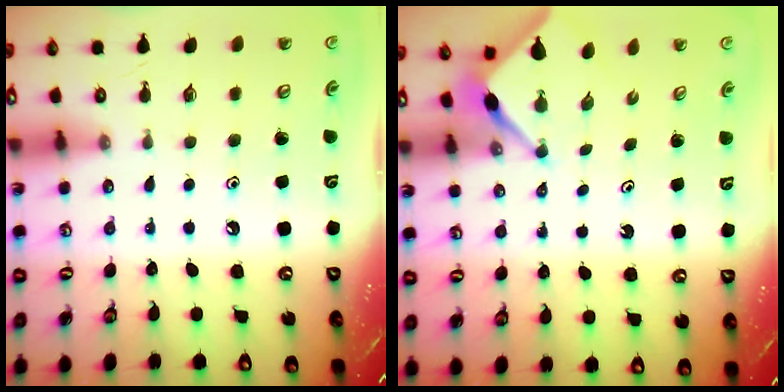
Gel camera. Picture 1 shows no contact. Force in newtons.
{"total": 3.9, "press": 3.9, "slide": 0.3}